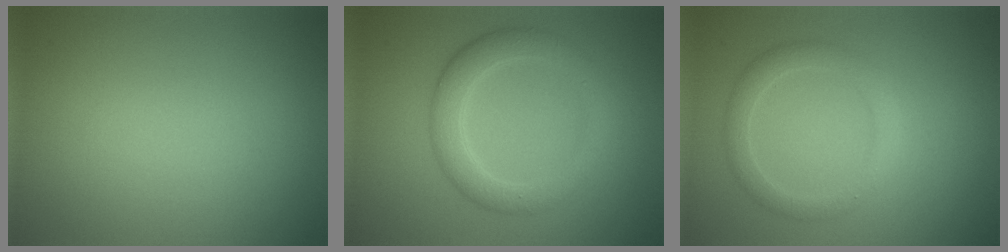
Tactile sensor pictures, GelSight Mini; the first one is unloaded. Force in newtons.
{"total": 3.6, "press": 3.6, "slide": 0.2}
{"total": 2.3, "press": 2.3, "slide": 0.1}